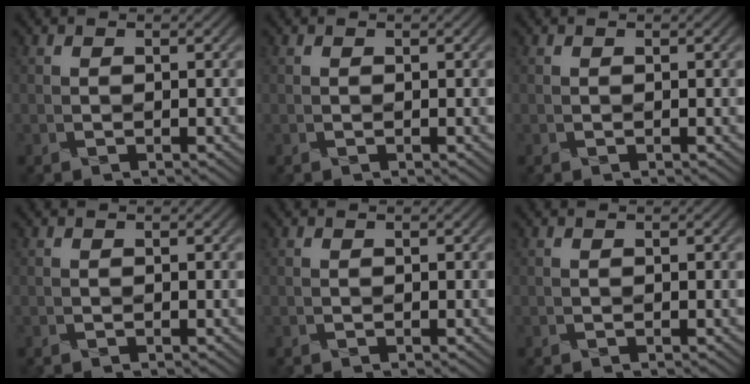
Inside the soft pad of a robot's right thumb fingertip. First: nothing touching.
{"total": 0.0}
{"total": 0.0}
{"total": 0.0}
{"total": 0.0}
{"total": 0.0}